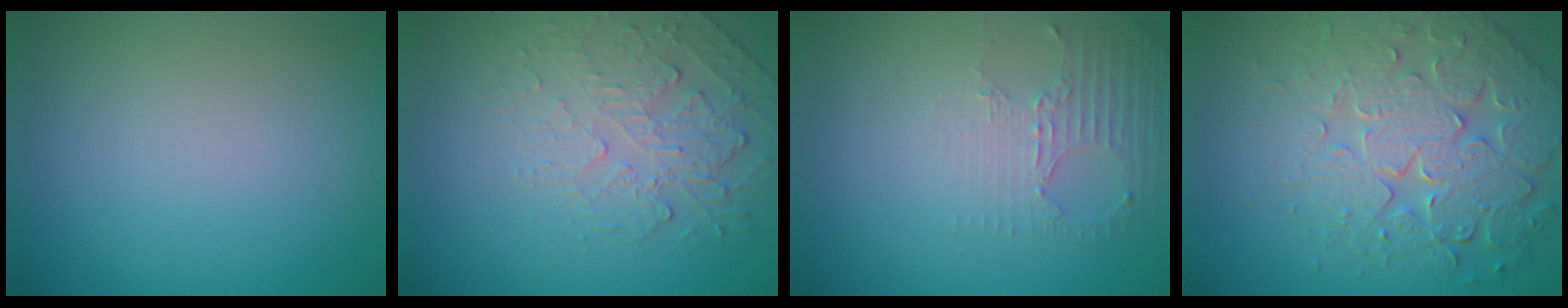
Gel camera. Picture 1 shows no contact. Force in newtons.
{"total": 2.4, "press": 1.7, "slide": 1.7}
{"total": 2.5, "press": 1.8, "slide": 1.7}
{"total": 6.6, "press": 5.5, "slide": 3.6}